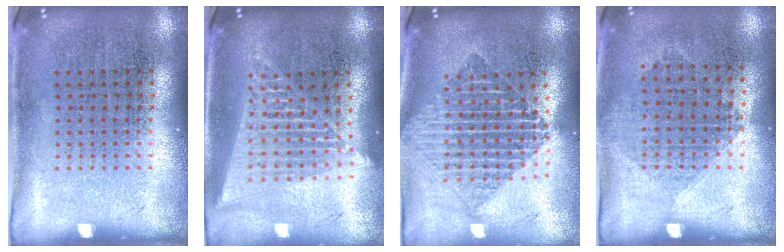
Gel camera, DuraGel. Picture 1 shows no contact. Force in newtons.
{"total": 1.9, "press": 1.6, "slide": 1.0}
{"total": 1.8, "press": 1.5, "slide": 1.0}
{"total": 1.0, "press": 0.9, "slide": 0.4}